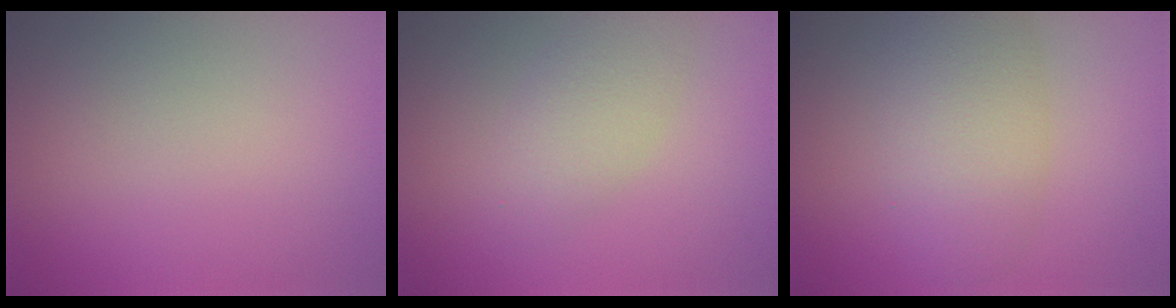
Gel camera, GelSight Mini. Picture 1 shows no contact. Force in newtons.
{"total": 3.0, "press": 3.0, "slide": 0.1}
{"total": 5.4, "press": 5.4, "slide": 0.1}